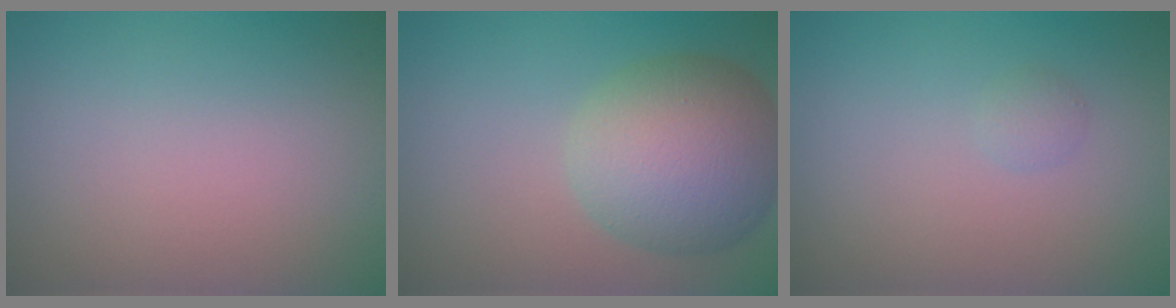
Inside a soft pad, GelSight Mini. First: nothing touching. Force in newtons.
{"total": 8.8, "press": 8.8, "slide": 0.3}
{"total": 0.8, "press": 0.8, "slide": 0.1}